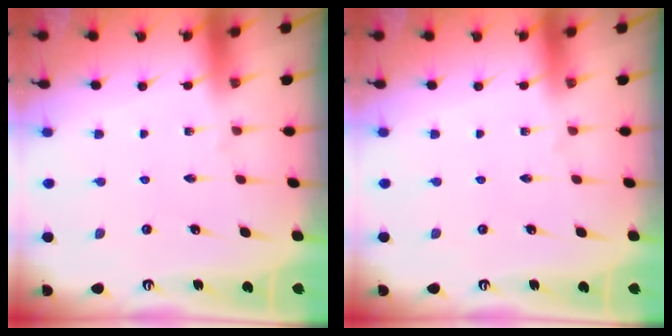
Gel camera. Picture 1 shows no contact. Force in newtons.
{"total": 0.0}